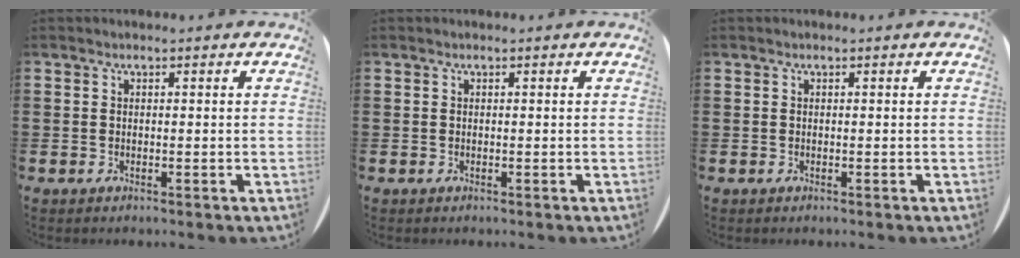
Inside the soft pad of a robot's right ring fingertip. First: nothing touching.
{"total": 0.0}
{"total": 0.0}